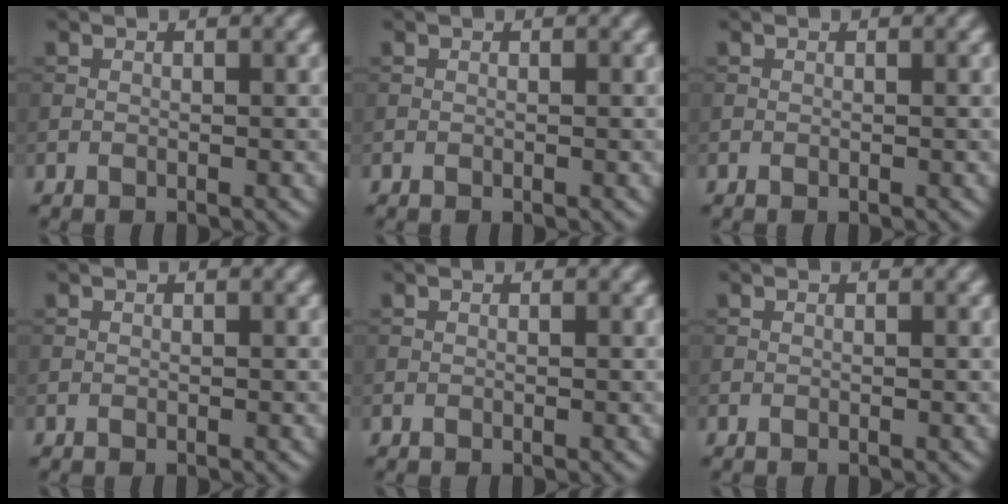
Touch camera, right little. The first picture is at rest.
{"total": 0.0}
{"total": 0.0}
{"total": 0.0}
{"total": 0.0}
{"total": 0.0}